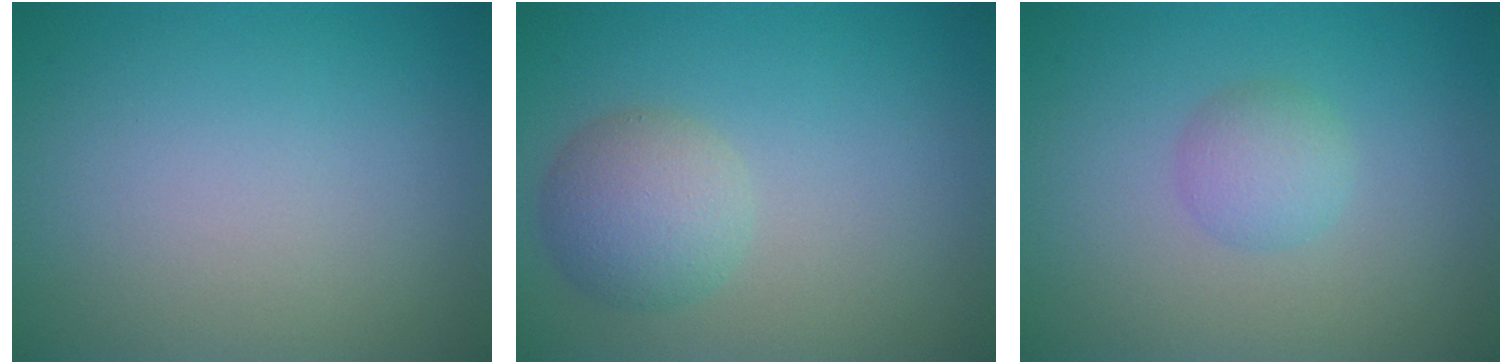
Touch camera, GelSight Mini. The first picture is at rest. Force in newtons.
{"total": 2.8, "press": 2.8, "slide": 0.3}
{"total": 2.1, "press": 2.1, "slide": 0.1}